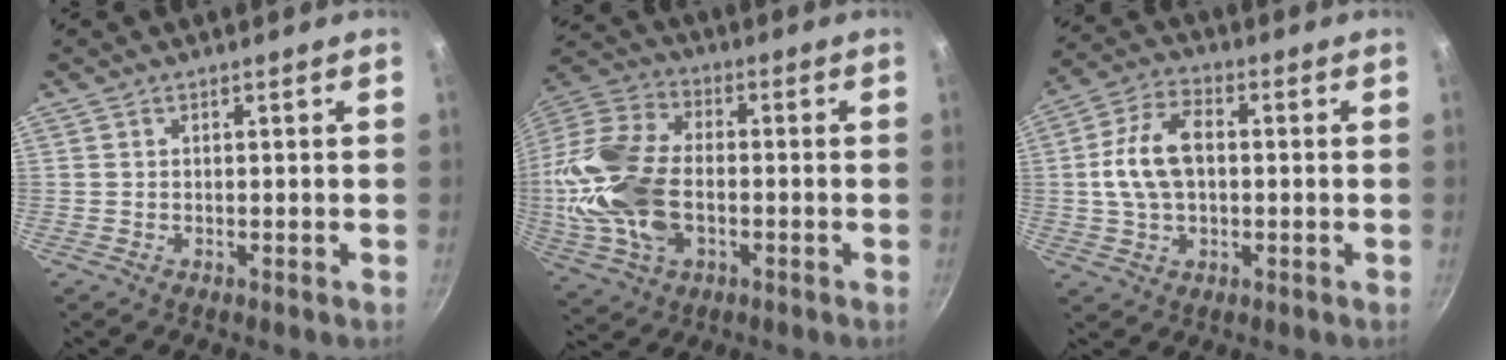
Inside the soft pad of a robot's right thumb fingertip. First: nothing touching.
{"total": 19.8, "force": [-2.3, 12.6, 15.1], "torque": [-0.300, 0.028, -0.050]}
{"total": 11.0, "force": [0.4, 6.9, 8.5], "torque": [-0.151, 0.024, -0.002]}